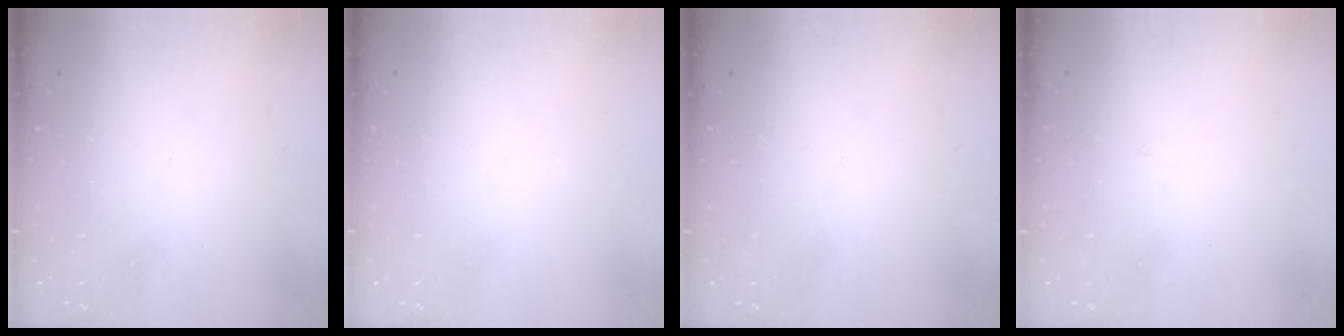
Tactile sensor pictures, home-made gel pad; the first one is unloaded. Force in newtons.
{"total": 0.0}
{"total": 0.0}
{"total": 2.2, "press": 2.2, "slide": 0.3}